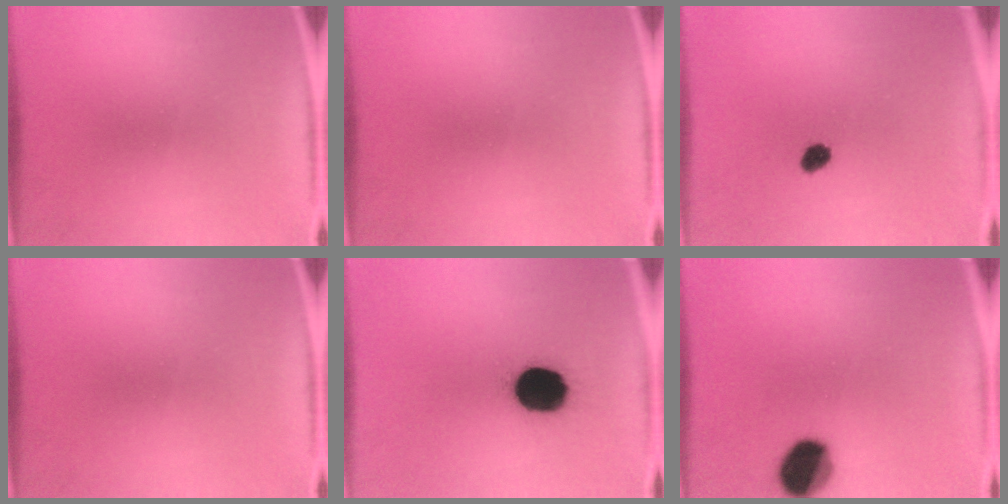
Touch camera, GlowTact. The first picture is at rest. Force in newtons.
{"total": 0.0}
{"total": 2.8}
{"total": 0.0}
{"total": 16.0}
{"total": 12.1}